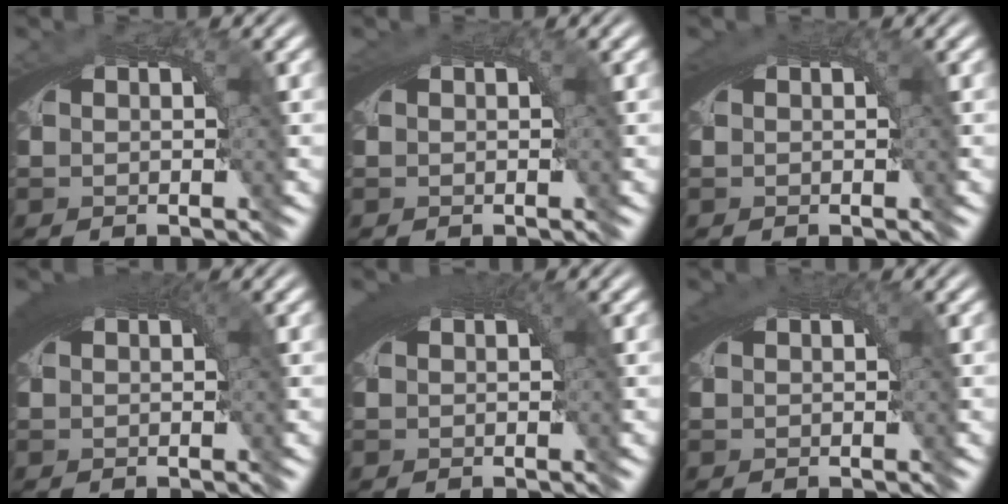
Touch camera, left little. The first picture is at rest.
{"total": 0.9, "force": [0.3, 0.1, 0.8], "torque": [-0.013, 0.002, 0.007]}
{"total": 1.2, "force": [0.5, 0.0, 1.1], "torque": [-0.016, 0.003, 0.010]}
{"total": 3.6, "force": [1.4, 1.0, 3.2], "torque": [-0.037, 0.013, 0.017]}
{"total": 3.0, "force": [1.2, 0.7, 2.7], "torque": [-0.031, 0.010, 0.016]}
{"total": 1.6, "force": [0.7, 0.1, 1.4], "torque": [-0.020, 0.005, 0.011]}